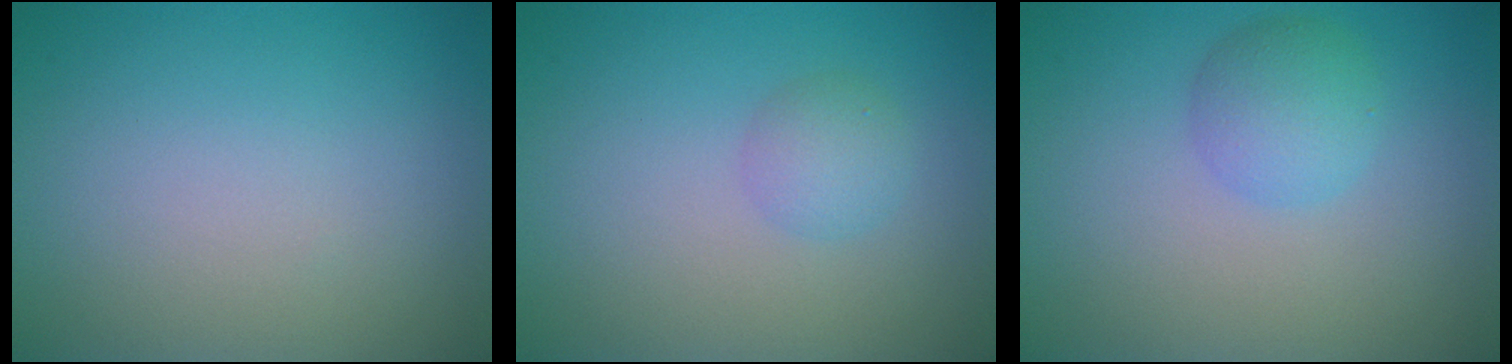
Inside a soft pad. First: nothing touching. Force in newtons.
{"total": 1.8, "press": 1.8, "slide": 0.0}
{"total": 2.8, "press": 2.8, "slide": 0.1}